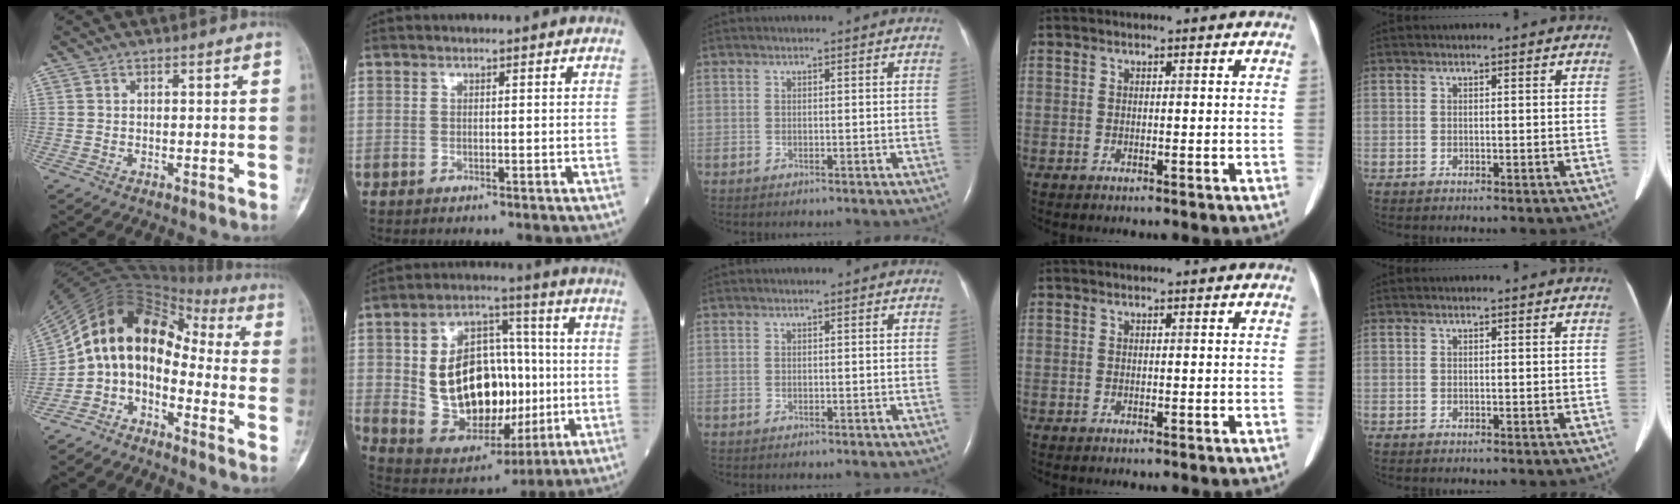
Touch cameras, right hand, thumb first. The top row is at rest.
{"thumb": {"total": 12.0, "force": [-3.8, 8.2, 7.9], "torque": [-0.105, 0.098, -0.085]}, "index": {"total": 19.8, "force": [-0.3, 11.6, 16.1], "torque": [-0.281, 0.034, 0.013]}}